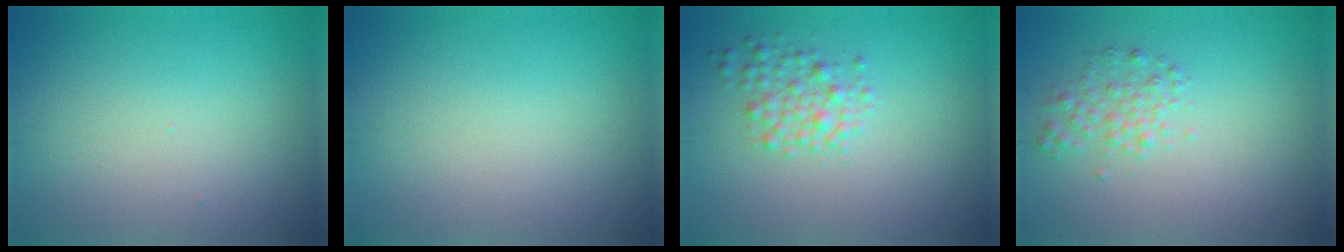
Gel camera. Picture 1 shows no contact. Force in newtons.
{"total": 0.0}
{"total": 2.3, "press": 2.3, "slide": 0.1}
{"total": 1.7, "press": 1.7, "slide": 0.0}